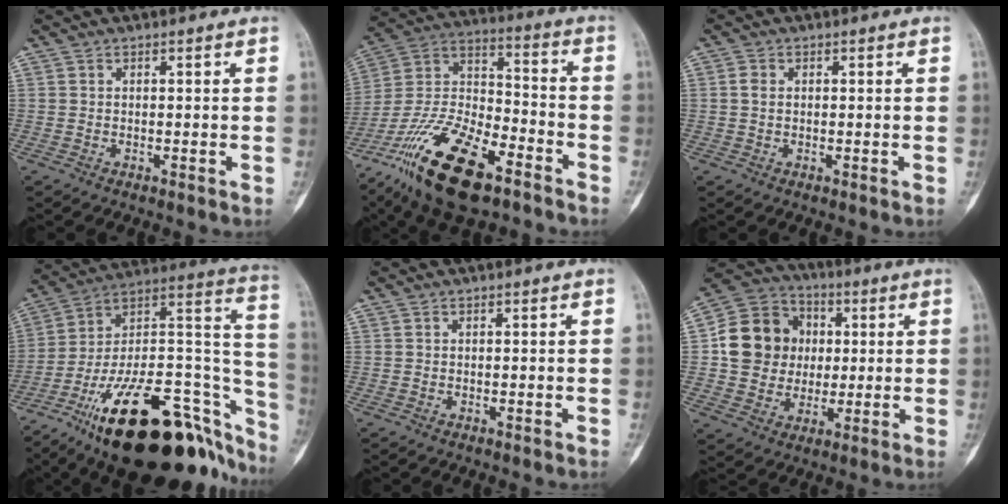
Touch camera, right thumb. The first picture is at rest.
{"total": 23.5, "force": [-14.6, 9.4, 15.9], "torque": [-0.331, 0.054, -0.268]}
{"total": 1.8, "force": [0.1, 1.3, 1.2], "torque": [-0.021, 0.001, -0.001]}
{"total": 38.0, "force": [-20.7, 15.2, 28.0], "torque": [-0.314, 0.083, -0.321]}
{"total": 0.0}
{"total": 15.3, "force": [1.5, 13.5, 7.0], "torque": [-0.094, 0.018, 0.028]}